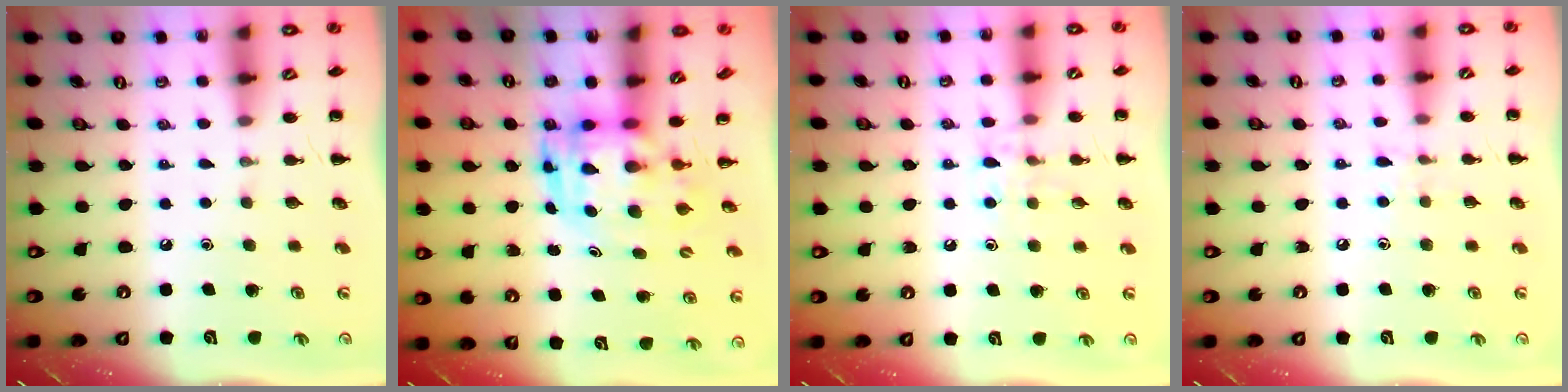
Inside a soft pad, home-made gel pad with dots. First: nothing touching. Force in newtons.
{"total": 3.9, "press": 3.8, "slide": 0.8}
{"total": 7.9, "press": 7.7, "slide": 1.7}
{"total": 5.7, "press": 5.3, "slide": 2.2}